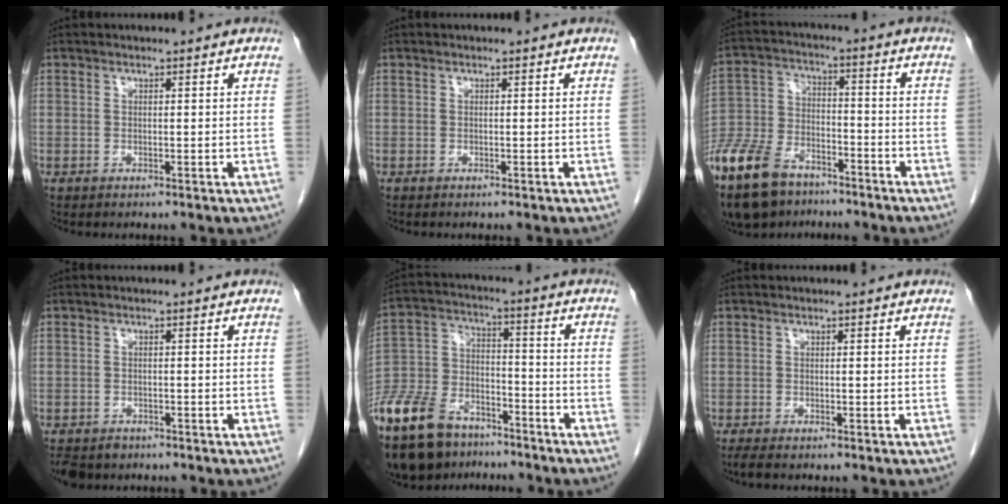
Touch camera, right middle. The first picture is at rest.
{"total": 0.0}
{"total": 17.0, "force": [-12.2, 8.2, 8.7], "torque": [-0.215, -0.015, -0.221]}
{"total": 4.9, "force": [-3.8, 2.9, 1.3], "torque": [-0.022, -0.003, -0.059]}
{"total": 22.0, "force": [-15.9, 10.8, 10.6], "torque": [-0.298, -0.015, -0.281]}
{"total": 1.3, "force": [-1.1, 0.0, 0.7], "torque": [-0.020, -0.006, -0.020]}